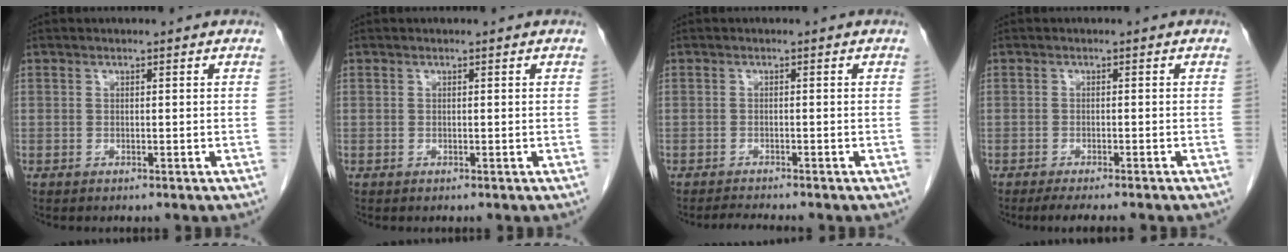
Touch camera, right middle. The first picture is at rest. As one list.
[{"total": 0.0}, {"total": 2.1, "force": [-2.0, -0.5, 0.5], "torque": [-0.015, -0.012, -0.035]}, {"total": 5.1, "force": [-4.3, 0.1, 2.8], "torque": [-0.032, -0.010, -0.061]}]